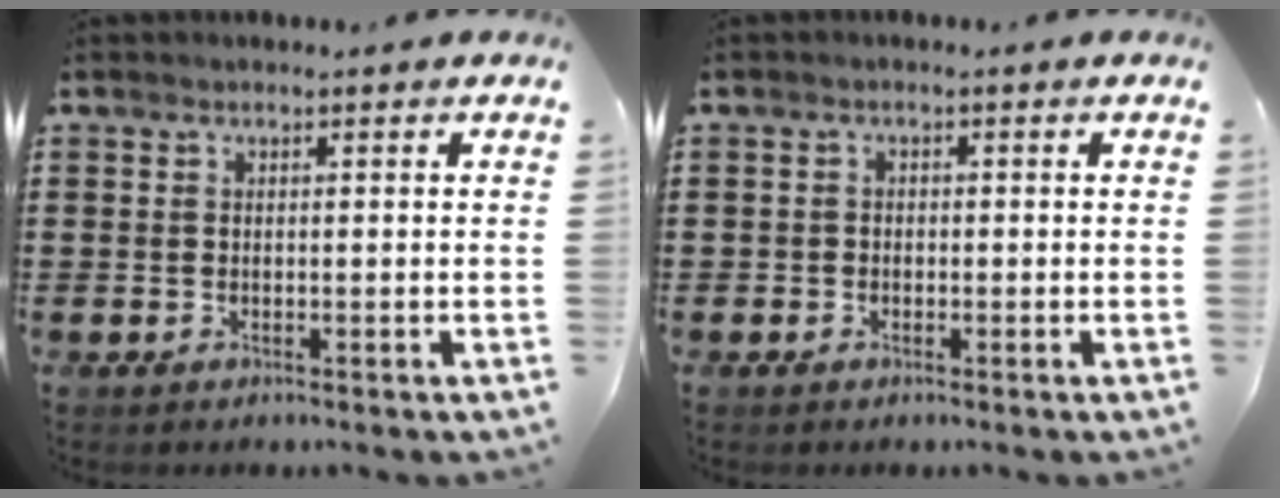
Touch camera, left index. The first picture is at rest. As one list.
[{"total": 0.9, "force": [-0.5, 0.7, 0.2], "torque": [-0.006, 0.002, -0.012]}]